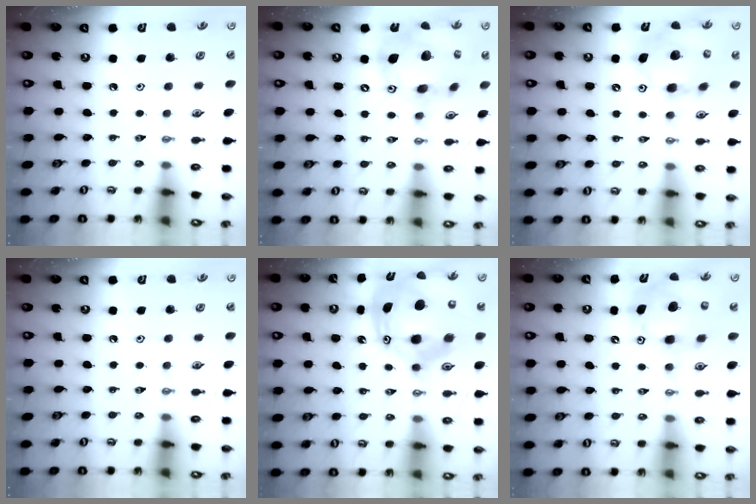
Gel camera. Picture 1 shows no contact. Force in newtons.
{"total": 20.4, "press": 20.2, "slide": 3.3}
{"total": 13.8, "press": 13.6, "slide": 2.4}
{"total": 0.0}
{"total": 18.0, "press": 17.9, "slide": 1.6}
{"total": 12.7, "press": 12.4, "slide": 2.3}